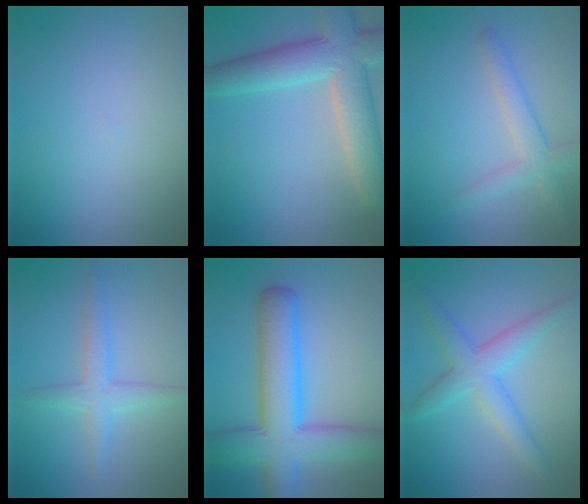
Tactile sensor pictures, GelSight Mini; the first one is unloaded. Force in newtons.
{"total": 8.1, "press": 8.1, "slide": 0.8}
{"total": 3.0, "press": 3.0, "slide": 0.1}
{"total": 2.7, "press": 2.7, "slide": 0.0}
{"total": 8.9, "press": 8.9, "slide": 0.4}
{"total": 4.2, "press": 4.2, "slide": 0.1}